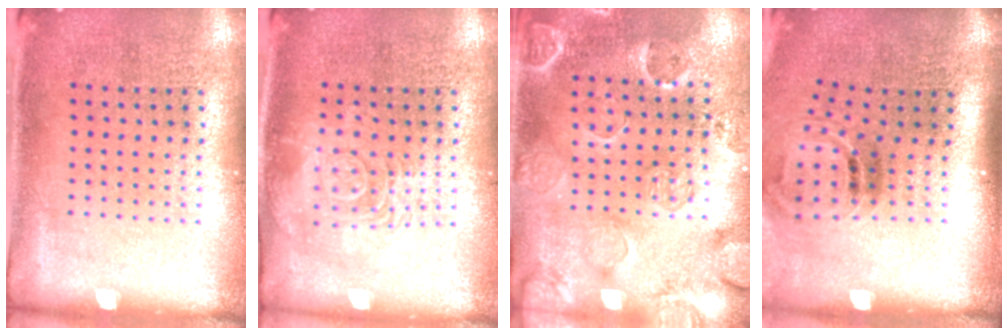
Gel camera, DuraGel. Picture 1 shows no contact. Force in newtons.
{"total": 2.8, "press": 2.7, "slide": 0.4}
{"total": 2.6, "press": 2.1, "slide": 1.5}
{"total": 1.5, "press": 1.0, "slide": 1.1}